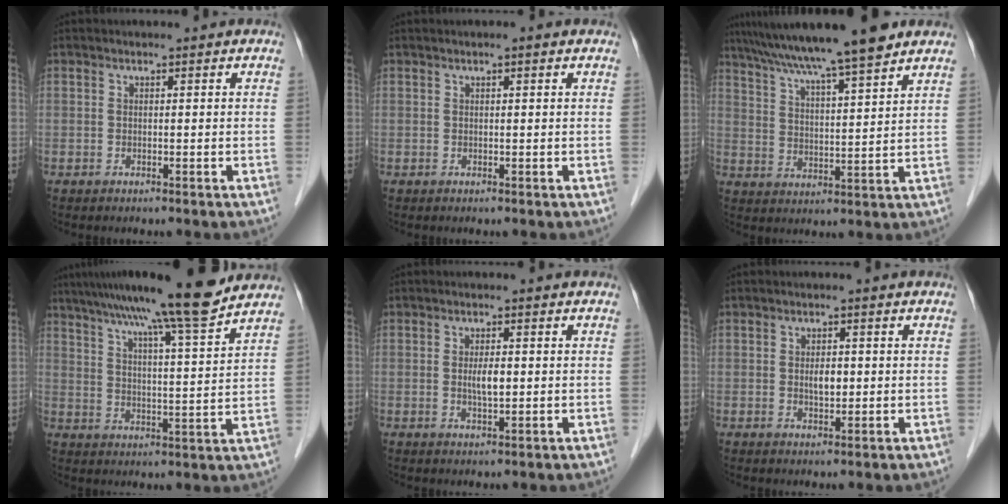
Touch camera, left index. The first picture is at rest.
{"total": 0.8, "force": [0.4, 0.1, 0.7], "torque": [-0.012, 0.003, 0.004]}
{"total": 15.9, "force": [13.0, 0.0, 9.1], "torque": [-0.155, 0.022, 0.204]}
{"total": 17.4, "force": [14.3, -0.5, 9.9], "torque": [-0.161, 0.015, 0.209]}
{"total": 2.8, "force": [0.0, 0.7, 2.7], "torque": [-0.050, -0.003, 0.001]}
{"total": 2.4, "force": [0.0, 1.1, 2.1], "torque": [-0.038, -0.002, 0.001]}